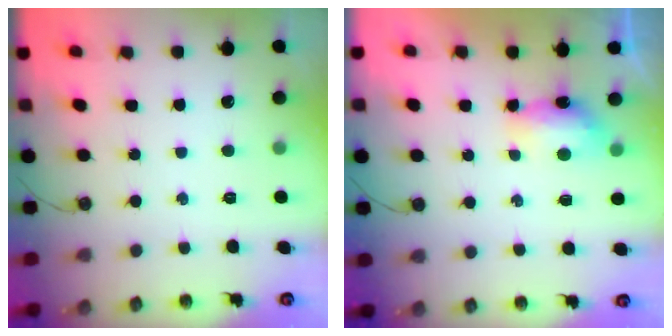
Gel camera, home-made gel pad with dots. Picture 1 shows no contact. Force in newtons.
{"total": 6.0, "press": 5.9, "slide": 0.7}